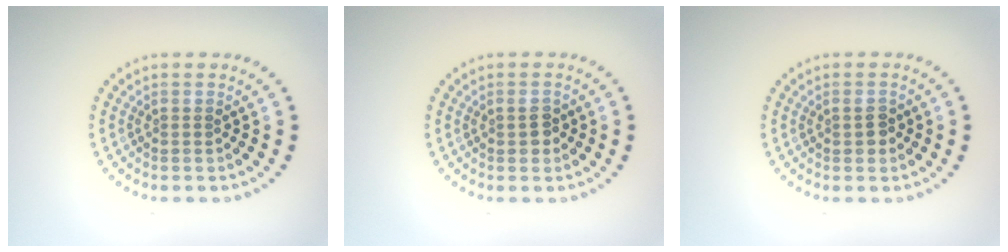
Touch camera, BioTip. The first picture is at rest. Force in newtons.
{"total": 1.5, "press": 1.5, "slide": 0.1}
{"total": 1.5, "press": 1.5, "slide": 0.1}